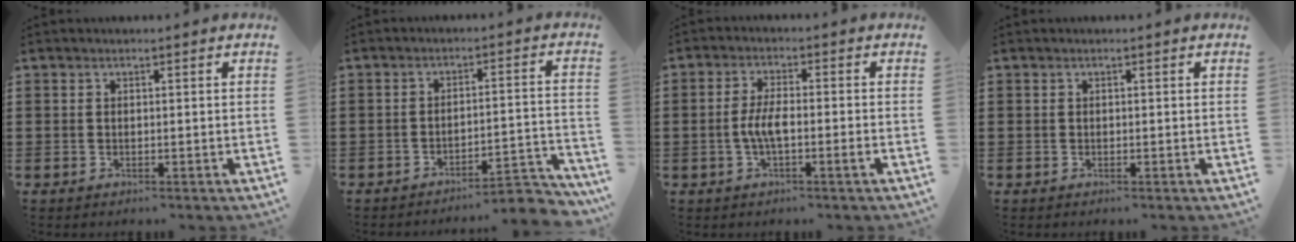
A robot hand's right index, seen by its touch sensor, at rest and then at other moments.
{"total": 4.7, "force": [-4.3, 0.1, 1.8], "torque": [-0.032, -0.010, -0.088]}
{"total": 4.5, "force": [-1.2, 0.8, 4.2], "torque": [-0.095, -0.004, -0.031]}
{"total": 0.0}